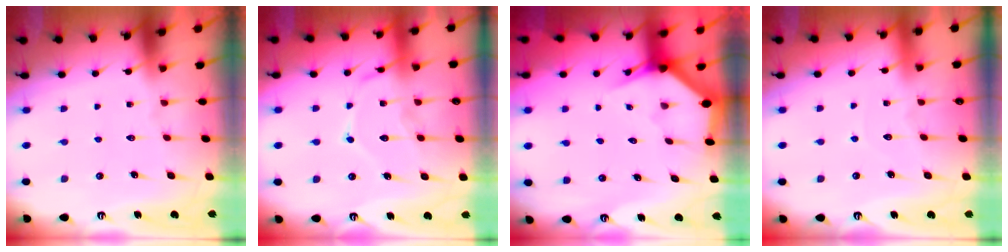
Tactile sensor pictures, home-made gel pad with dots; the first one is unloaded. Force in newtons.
{"total": 13.4, "press": 13.4, "slide": 1.0}
{"total": 2.9, "press": 2.9, "slide": 0.1}
{"total": 2.9, "press": 2.9, "slide": 0.2}